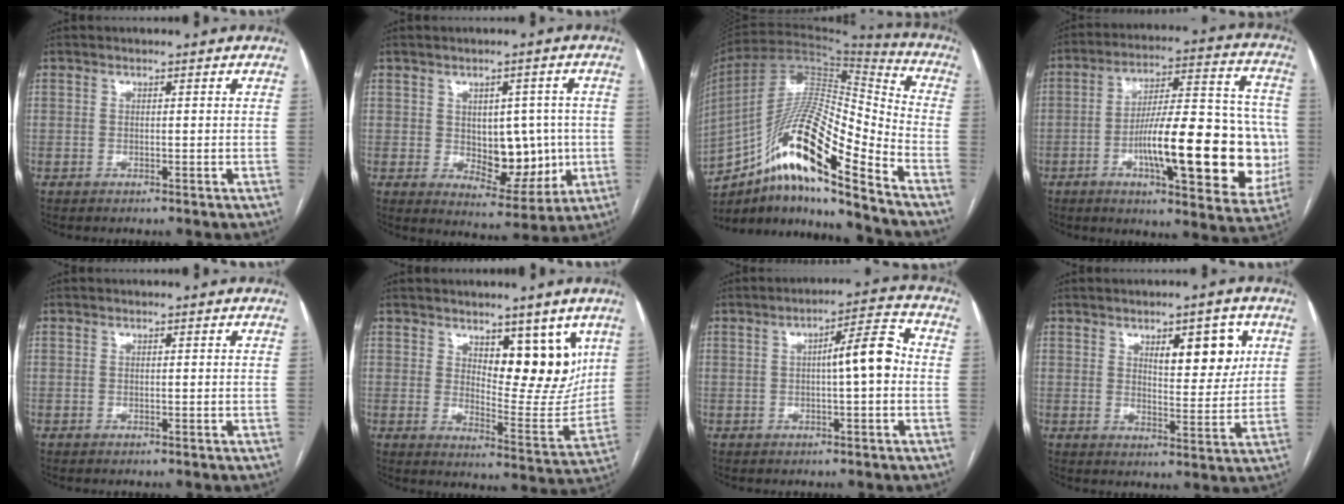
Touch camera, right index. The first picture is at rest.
{"total": 9.4, "force": [-0.2, 5.5, 7.6], "torque": [-0.091, 0.006, 0.013]}
{"total": 20.5, "force": [-12.5, 2.6, 16.0], "torque": [-0.298, 0.006, -0.221]}
{"total": 23.2, "force": [-5.1, 5.6, 22.0], "torque": [-0.264, 0.023, -0.063]}
{"total": 0.0}
{"total": 10.5, "force": [5.4, 4.2, 8.0], "torque": [-0.100, -0.013, 0.092]}
{"total": 7.1, "force": [0.0, 1.0, 7.0], "torque": [-0.105, 0.022, -0.001]}
{"total": 7.8, "force": [3.3, 2.7, 6.6], "torque": [-0.090, 0.000, 0.049]}